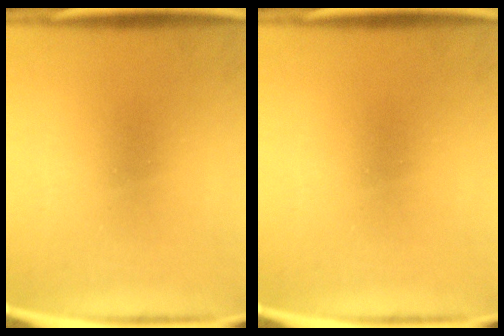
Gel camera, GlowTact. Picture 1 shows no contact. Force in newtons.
{"total": 0.0}